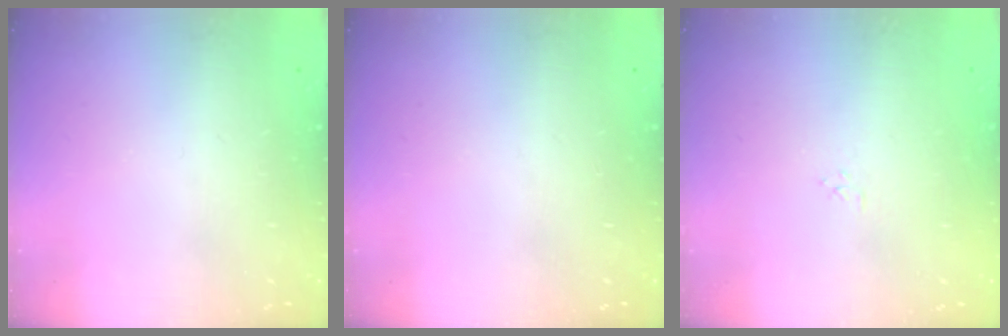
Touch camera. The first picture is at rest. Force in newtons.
{"total": 0.0}
{"total": 2.9, "press": 2.9, "slide": 0.3}